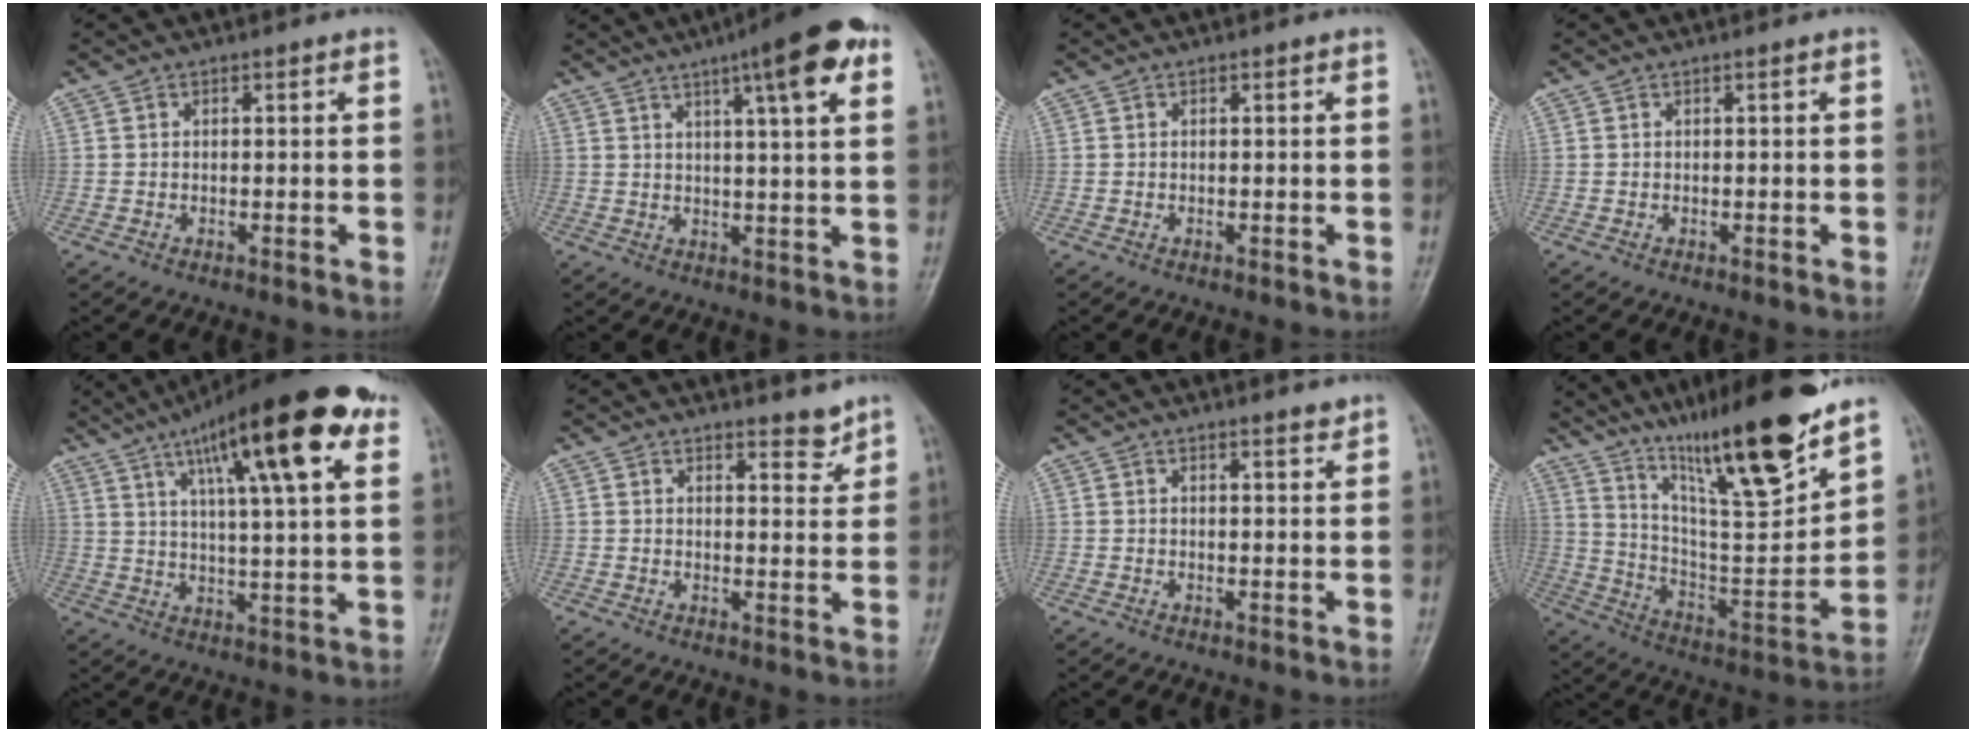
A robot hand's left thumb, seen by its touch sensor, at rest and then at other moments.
{"total": 13.2, "force": [6.4, 2.2, 11.4], "torque": [-0.151, -0.004, 0.082]}
{"total": 0.0}
{"total": 0.0}
{"total": 22.6, "force": [11.4, 5.0, 18.9], "torque": [-0.275, -0.011, 0.171]}
{"total": 3.3, "force": [2.9, 1.1, 1.0], "torque": [0.001, -0.026, 0.042]}
{"total": 1.6, "force": [1.5, 0.3, 0.5], "torque": [-0.002, -0.014, 0.022]}
{"total": 24.8, "force": [18.1, 3.6, 16.7], "torque": [-0.241, -0.088, 0.310]}